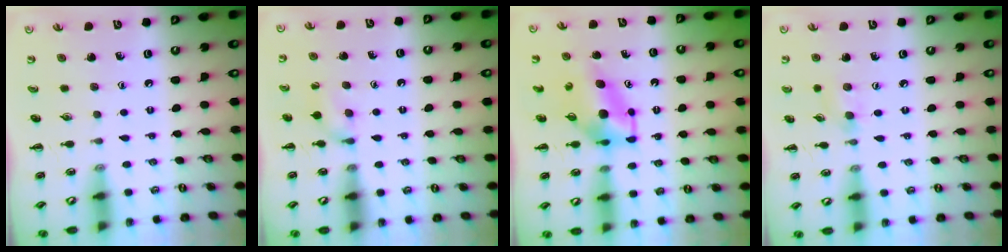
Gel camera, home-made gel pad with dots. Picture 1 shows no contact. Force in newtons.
{"total": 7.1, "press": 6.8, "slide": 2.0}
{"total": 5.7, "press": 5.6, "slide": 1.1}
{"total": 4.8, "press": 4.4, "slide": 1.8}